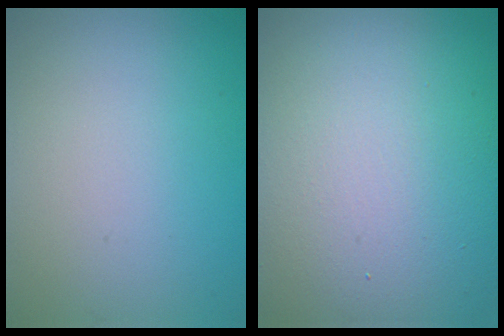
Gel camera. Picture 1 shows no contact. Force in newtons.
{"total": 19.7, "press": 19.7, "slide": 0.7}